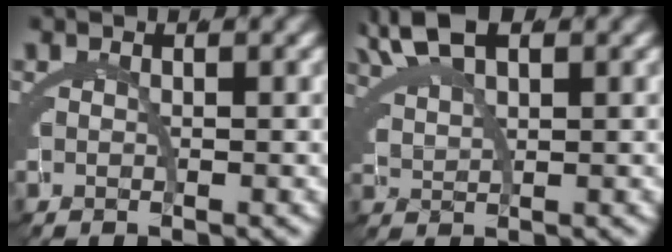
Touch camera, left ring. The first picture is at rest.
{"total": 3.9, "force": [3.4, 0.2, 1.9], "torque": [-0.045, 0.006, 0.066]}